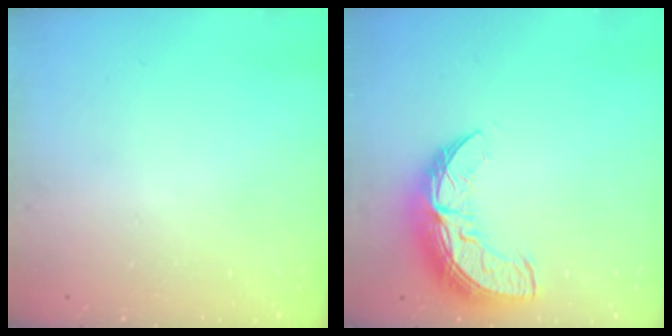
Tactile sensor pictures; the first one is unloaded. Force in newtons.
{"total": 11.3, "press": 11.3, "slide": 0.8}